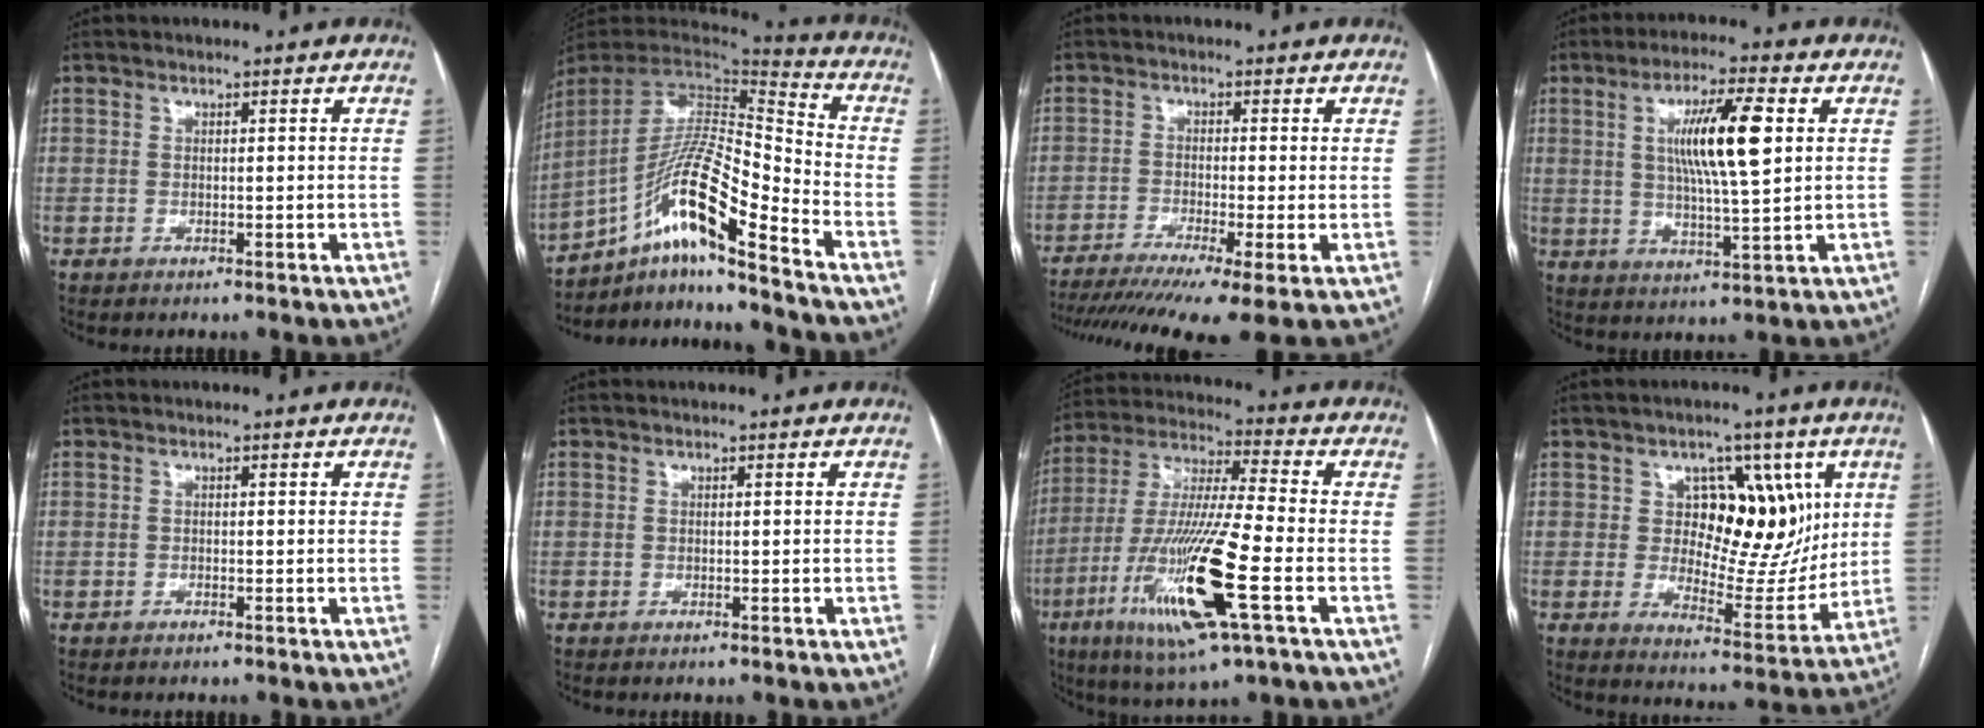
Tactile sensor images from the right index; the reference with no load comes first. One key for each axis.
{"total": 17.4, "fx": -11.1, "fy": 0.8, "fz": 13.5, "tx": -0.265, "ty": 0.008, "tz": -0.198}
{"total": 13.8, "fx": -9.8, "fy": 0.5, "fz": 9.7, "tx": -0.156, "ty": -0.024, "tz": -0.157}
{"total": 10.9, "fx": 2.6, "fy": 1.0, "fz": 10.6, "tx": -0.188, "ty": 0.002, "tz": 0.046}
{"total": 0.0}
{"total": 0.0}
{"total": 19.0, "fx": -6.6, "fy": 1.1, "fz": 17.8, "tx": -0.376, "ty": -0.028, "tz": -0.122}
{"total": 11.5, "fx": 3.6, "fy": 7.4, "fz": 8.1, "tx": -0.097, "ty": 0.015, "tz": 0.062}